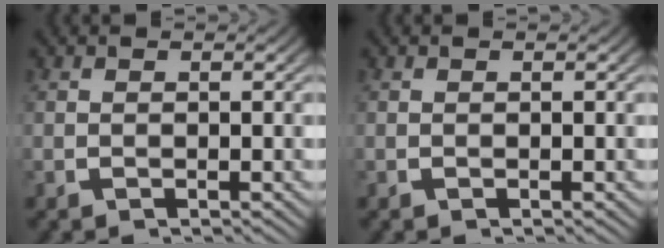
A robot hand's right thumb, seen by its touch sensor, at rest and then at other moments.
{"total": 0.0}